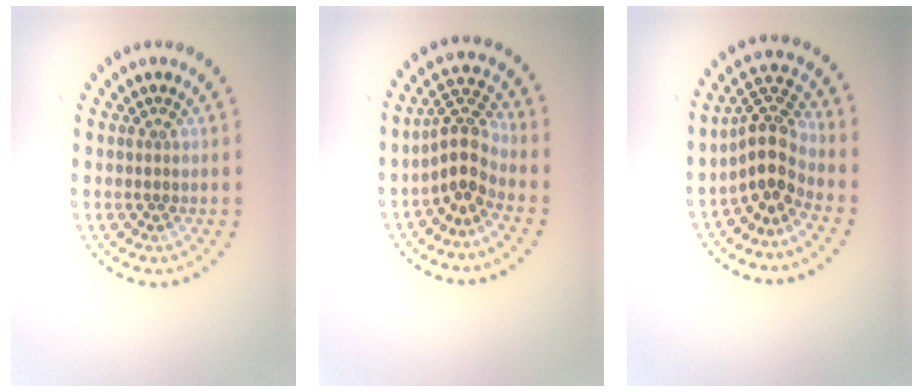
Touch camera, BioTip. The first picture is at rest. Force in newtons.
{"total": 3.4, "press": 2.8, "slide": 1.9}
{"total": 4.0, "press": 3.0, "slide": 2.6}